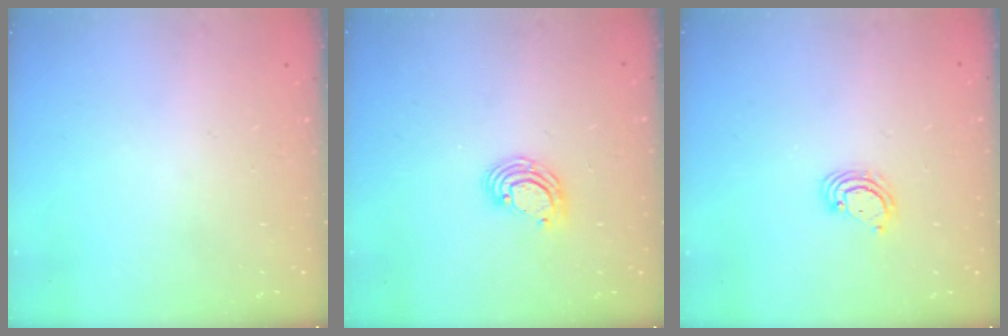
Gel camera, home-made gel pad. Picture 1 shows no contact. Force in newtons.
{"total": 6.5, "press": 6.5, "slide": 0.6}
{"total": 2.9, "press": 2.9, "slide": 0.3}